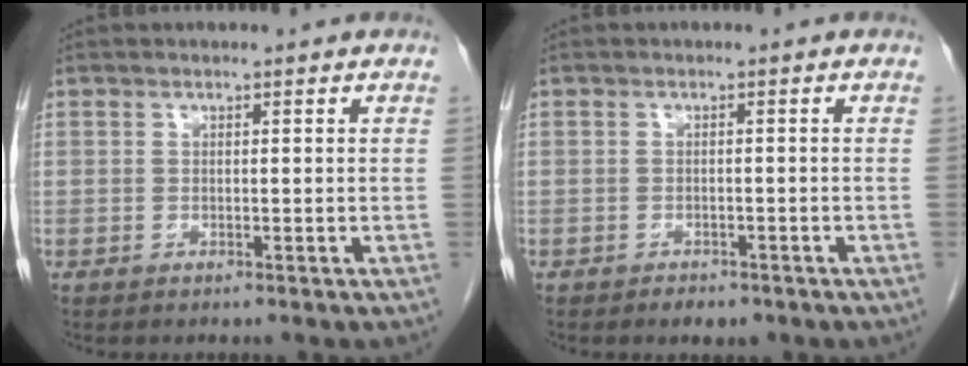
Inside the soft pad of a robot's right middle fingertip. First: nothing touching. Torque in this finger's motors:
{"motor_torque": [0.38, -0.14, -0.01, 0.02]}